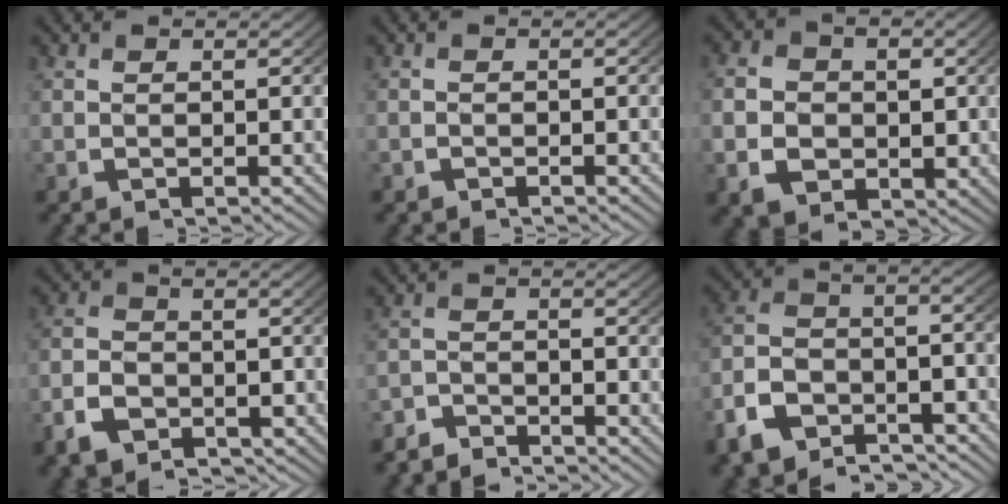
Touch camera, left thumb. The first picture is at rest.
{"total": 0.7, "force": [-0.7, 0.3, 0.1], "torque": [-0.003, -0.005, -0.012]}
{"total": 7.9, "force": [-0.9, 6.6, 4.3], "torque": [-0.082, -0.030, -0.002]}
{"total": 4.8, "force": [-3.1, 2.9, 2.2], "torque": [-0.045, -0.013, -0.051]}
{"total": 3.6, "force": [-3.4, 0.9, 0.2], "torque": [0.002, -0.013, -0.065]}
{"total": 10.8, "force": [-5.4, 7.2, 5.8], "torque": [-0.123, -0.033, -0.083]}